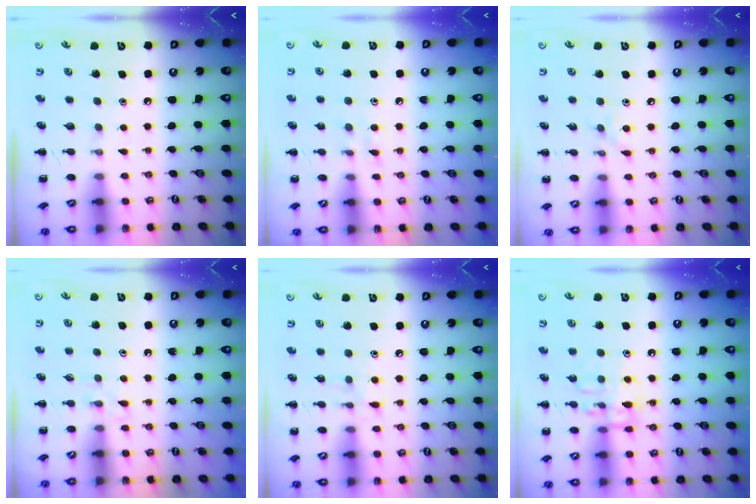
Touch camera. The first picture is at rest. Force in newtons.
{"total": 4.7, "press": 4.3, "slide": 1.8}
{"total": 5.4, "press": 4.9, "slide": 2.1}
{"total": 2.2, "press": 2.0, "slide": 1.0}
{"total": 5.6, "press": 5.4, "slide": 1.5}
{"total": 10.9, "press": 10.9, "slide": 0.8}